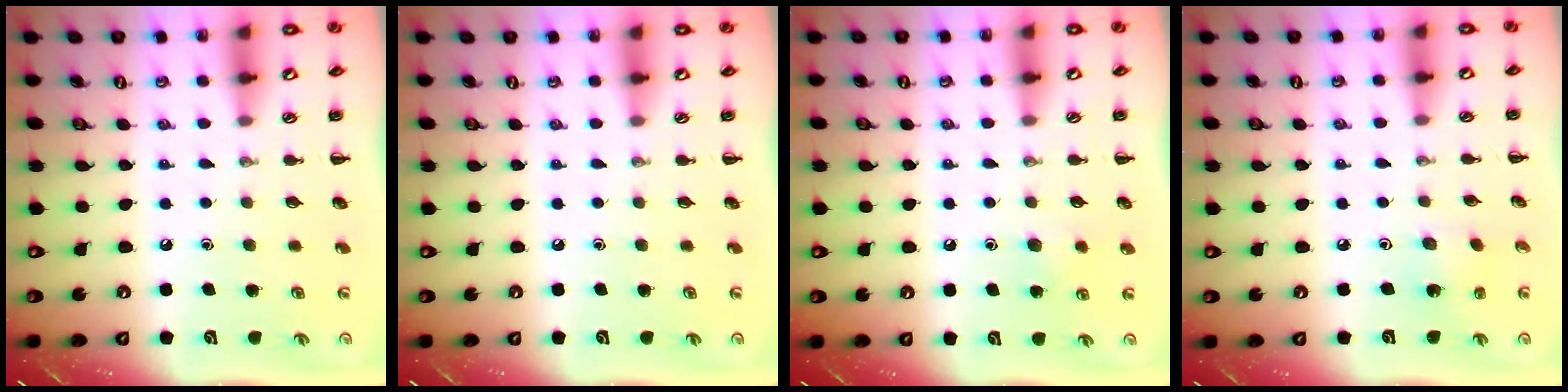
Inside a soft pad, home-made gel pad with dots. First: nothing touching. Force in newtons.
{"total": 0.0}
{"total": 4.9, "press": 4.6, "slide": 1.5}
{"total": 1.8, "press": 1.7, "slide": 0.8}